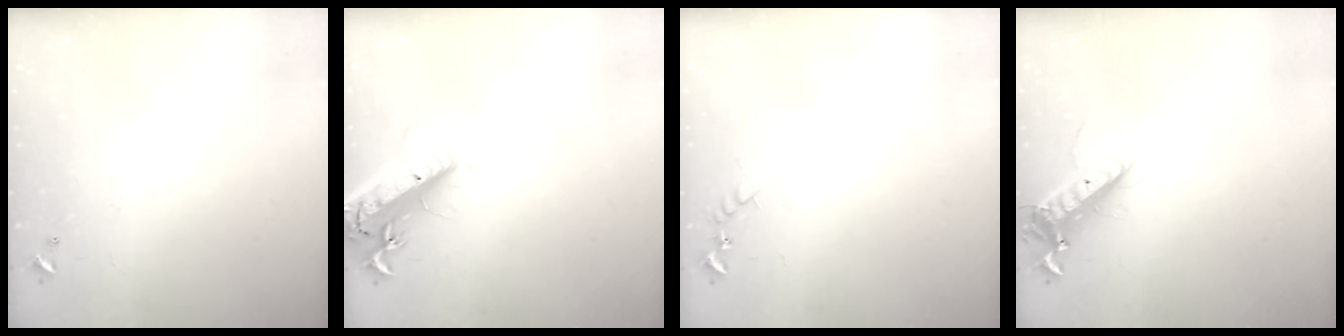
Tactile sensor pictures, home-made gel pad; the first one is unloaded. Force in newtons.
{"total": 20.7, "press": 20.3, "slide": 4.2}
{"total": 6.0, "press": 6.0, "slide": 0.6}
{"total": 13.1, "press": 13.0, "slide": 2.3}